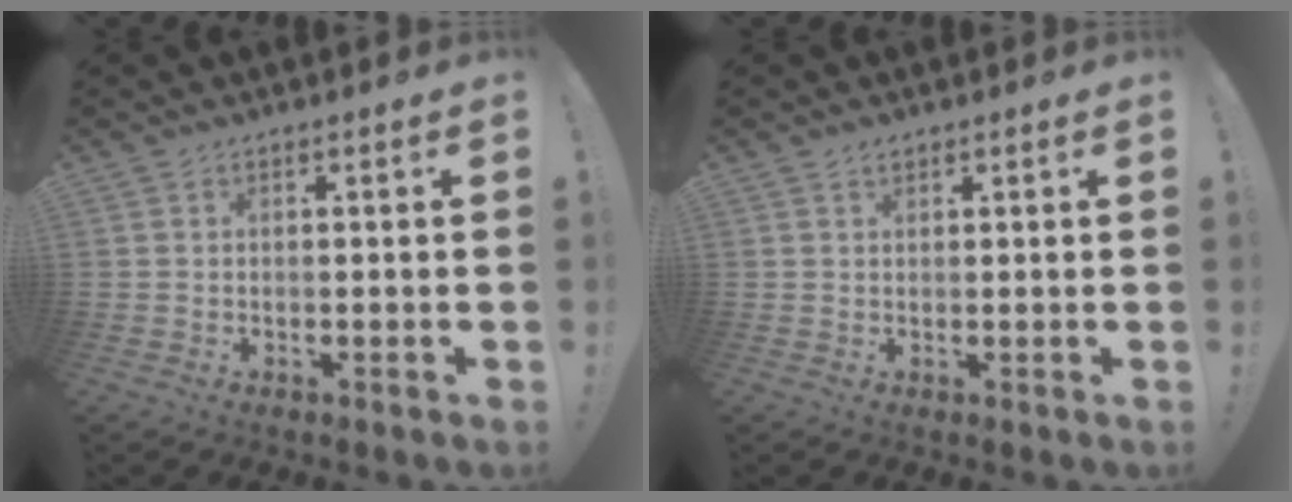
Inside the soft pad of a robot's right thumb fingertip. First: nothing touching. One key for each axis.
{"total": 1.2, "fx": 1.0, "fy": 0.6, "fz": 0.4, "tx": 0.000, "ty": -0.005, "tz": 0.019}